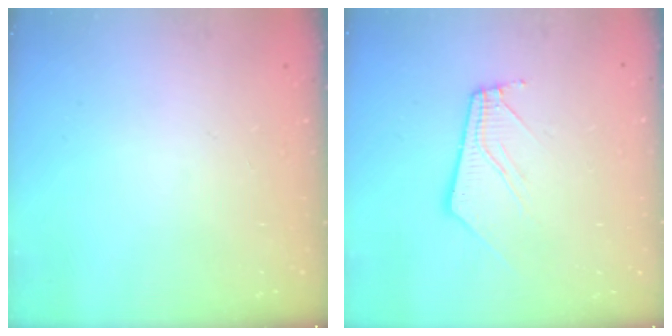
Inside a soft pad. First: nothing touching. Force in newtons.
{"total": 8.2, "press": 8.1, "slide": 1.1}